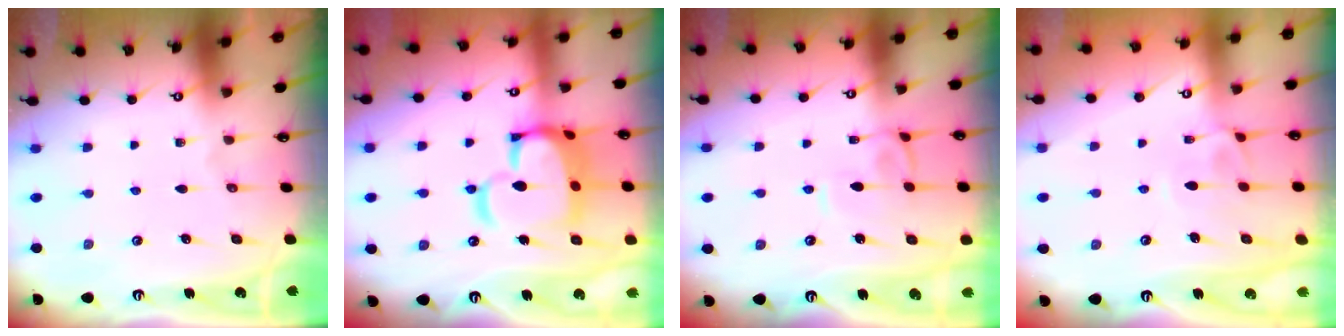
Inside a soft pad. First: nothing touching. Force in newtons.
{"total": 13.3, "press": 13.2, "slide": 1.6}
{"total": 1.0, "press": 1.0, "slide": 0.2}
{"total": 1.6, "press": 1.3, "slide": 1.0}